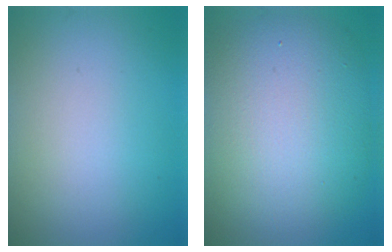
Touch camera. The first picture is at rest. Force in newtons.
{"total": 10.9, "press": 10.9, "slide": 0.6}